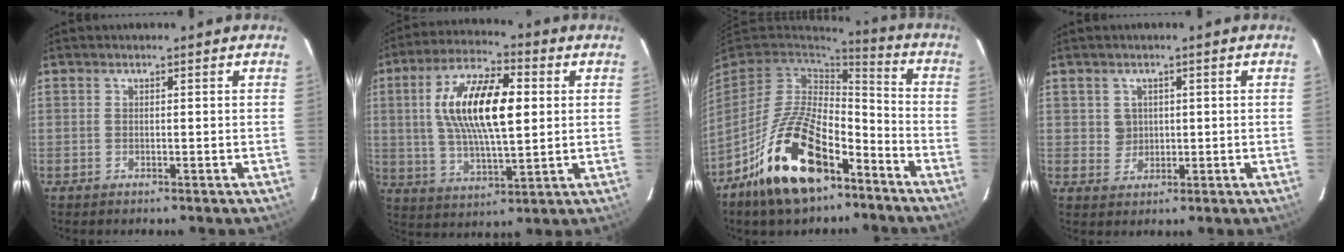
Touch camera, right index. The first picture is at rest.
{"total": 16.7, "force": [2.9, 6.3, 15.2], "torque": [-0.284, 0.016, 0.053]}
{"total": 20.4, "force": [-11.6, 9.6, 13.8], "torque": [-0.271, -0.006, -0.200]}
{"total": 2.9, "force": [0.8, 2.8, 0.3], "torque": [0.002, 0.008, 0.014]}